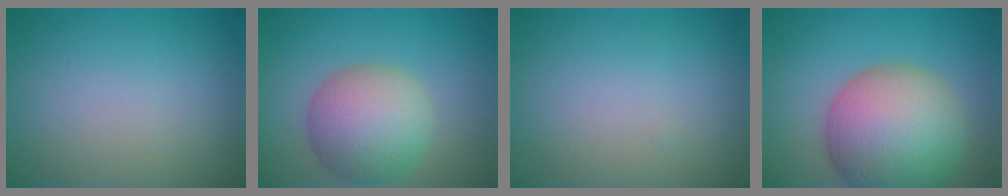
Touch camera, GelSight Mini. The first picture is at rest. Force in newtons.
{"total": 7.5, "press": 7.5, "slide": 0.1}
{"total": 0.0}
{"total": 12.3, "press": 12.3, "slide": 0.9}